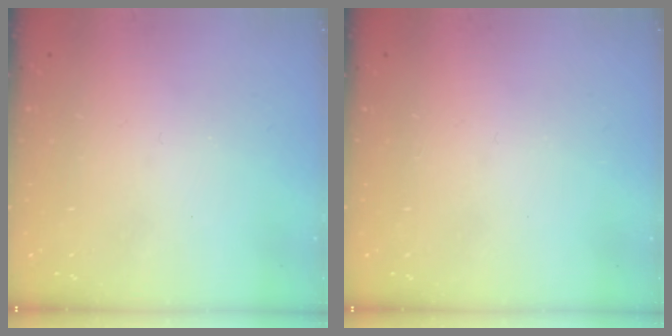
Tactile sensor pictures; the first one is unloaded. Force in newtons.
{"total": 0.0}